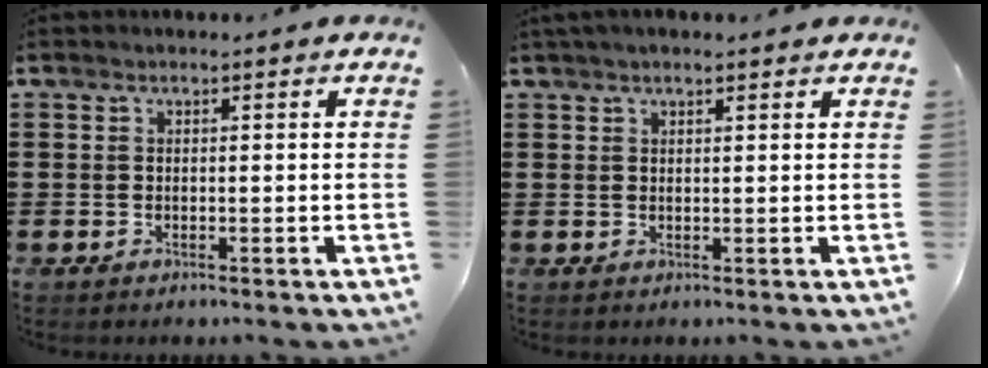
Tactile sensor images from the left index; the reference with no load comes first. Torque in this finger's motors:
{"motor_torque": [0.39, 0.12, 0.56, 0.07]}